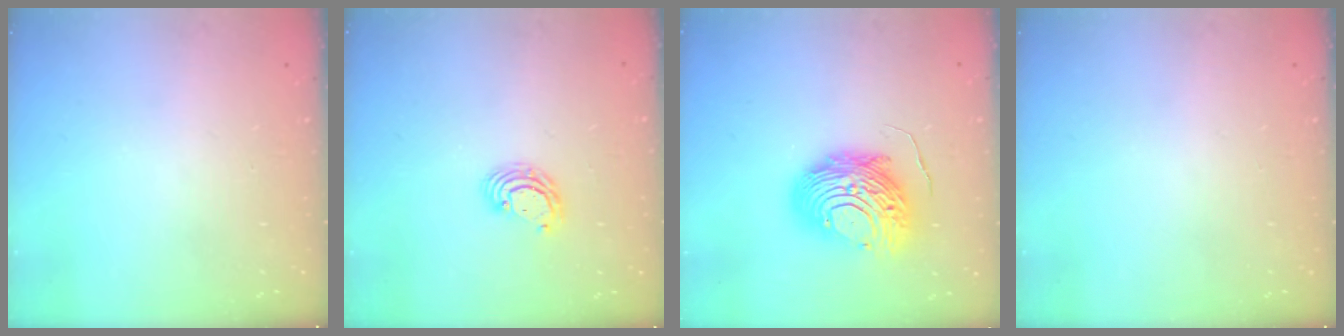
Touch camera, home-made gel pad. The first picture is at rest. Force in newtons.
{"total": 4.9, "press": 4.9, "slide": 0.2}
{"total": 14.4, "press": 14.4, "slide": 1.3}
{"total": 0.0}